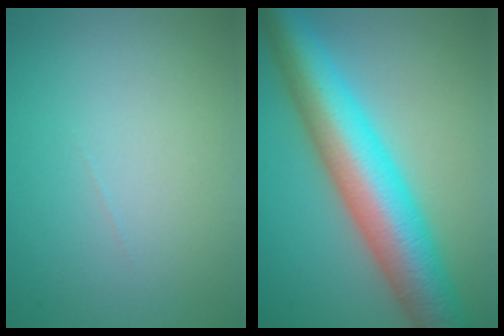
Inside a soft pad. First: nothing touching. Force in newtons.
{"total": 11.7, "press": 11.7, "slide": 0.0}